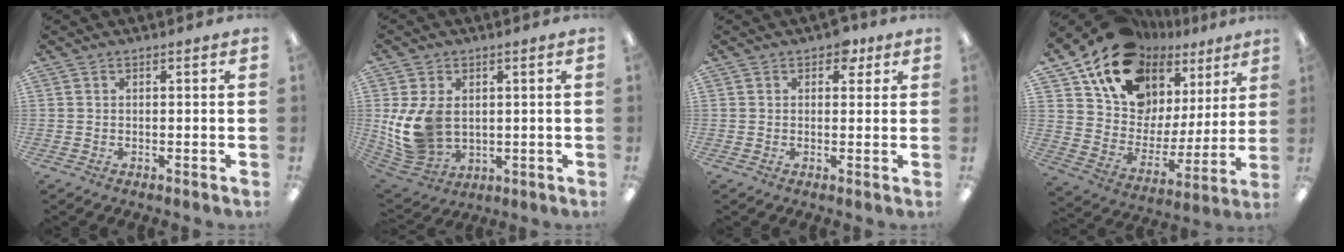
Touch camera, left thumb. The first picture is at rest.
{"total": 13.1, "force": [0.6, 9.7, 8.8], "torque": [-0.199, 0.004, 0.017]}
{"total": 3.7, "force": [2.2, 2.3, 1.9], "torque": [-0.010, -0.006, 0.034]}
{"total": 16.0, "force": [12.6, 8.7, 4.7], "torque": [-0.114, -0.099, 0.230]}